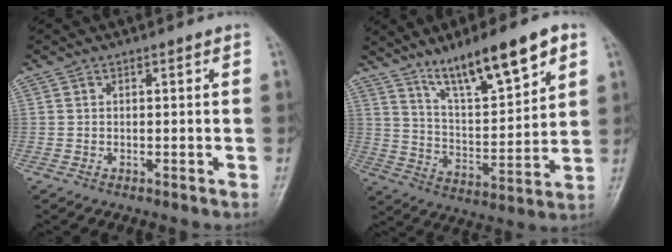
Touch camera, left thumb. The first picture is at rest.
{"total": 16.3, "force": [10.2, 4.2, 12.0], "torque": [-0.177, -0.046, 0.183]}